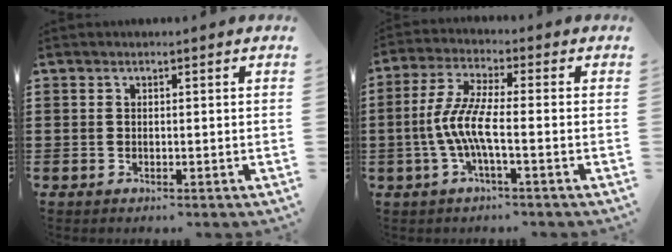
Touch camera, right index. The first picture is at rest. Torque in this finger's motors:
{"motor_torque": [1.39, -0.69, 0.88, 0.21]}